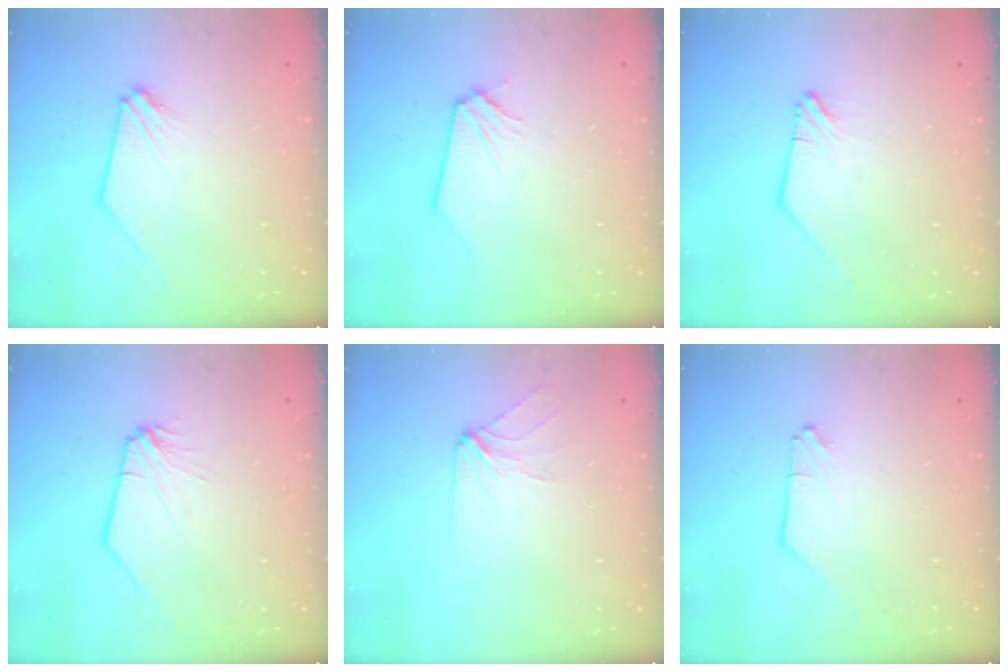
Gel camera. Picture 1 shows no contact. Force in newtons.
{"total": 0.0}
{"total": 0.0}
{"total": 0.0}
{"total": 3.4, "press": 3.3, "slide": 0.6}
{"total": 0.0}